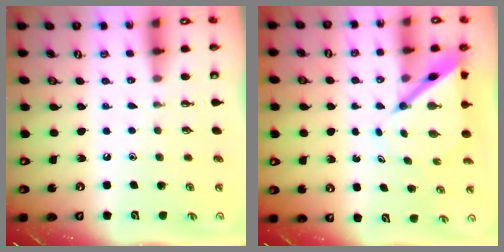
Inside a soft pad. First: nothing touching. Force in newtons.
{"total": 6.5, "press": 6.4, "slide": 0.7}